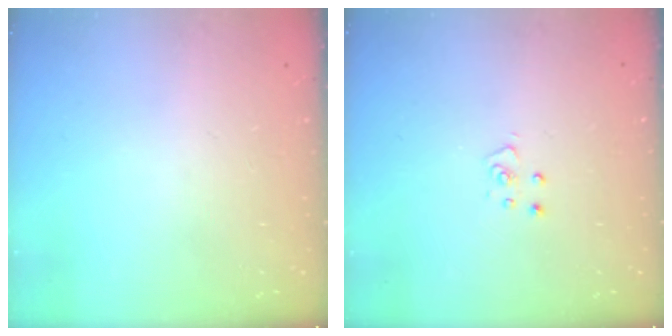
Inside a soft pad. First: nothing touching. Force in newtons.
{"total": 3.9, "press": 3.9, "slide": 0.2}